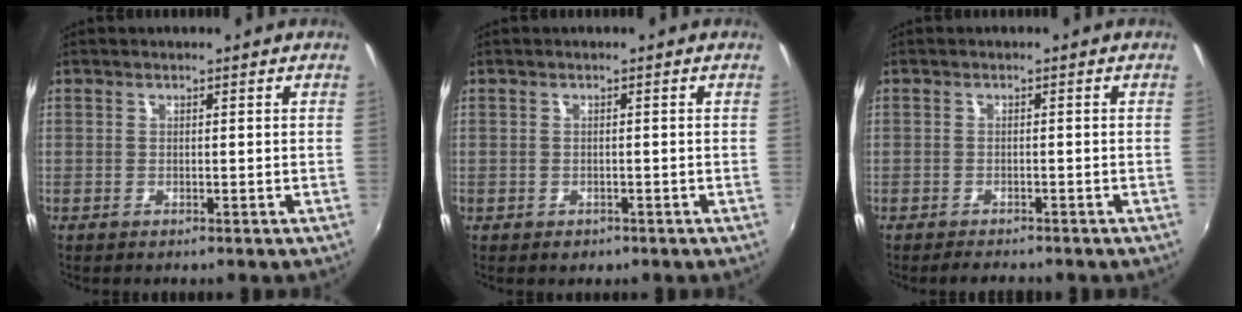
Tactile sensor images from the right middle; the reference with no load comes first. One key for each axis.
{"total": 1.7, "fx": -0.9, "fy": 1.3, "fz": 0.6, "tx": -0.013, "ty": -0.005, "tz": -0.012}
{"total": 2.6, "fx": -2.4, "fy": 0.7, "fz": 0.7, "tx": -0.023, "ty": -0.003, "tz": -0.039}